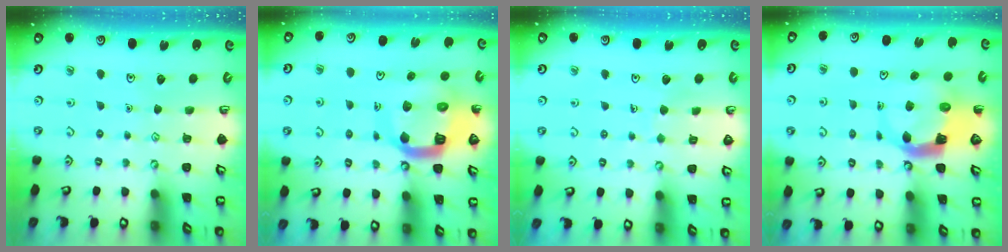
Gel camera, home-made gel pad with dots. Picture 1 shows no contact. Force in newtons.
{"total": 15.0, "press": 14.9, "slide": 1.7}
{"total": 3.7, "press": 3.7, "slide": 0.2}
{"total": 5.7, "press": 5.6, "slide": 1.0}